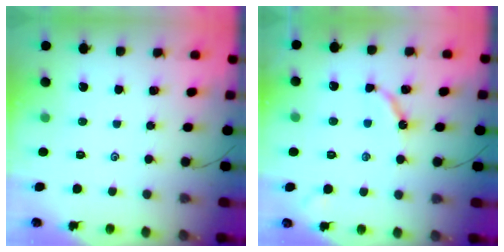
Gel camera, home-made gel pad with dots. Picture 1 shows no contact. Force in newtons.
{"total": 7.3, "press": 7.3, "slide": 0.7}